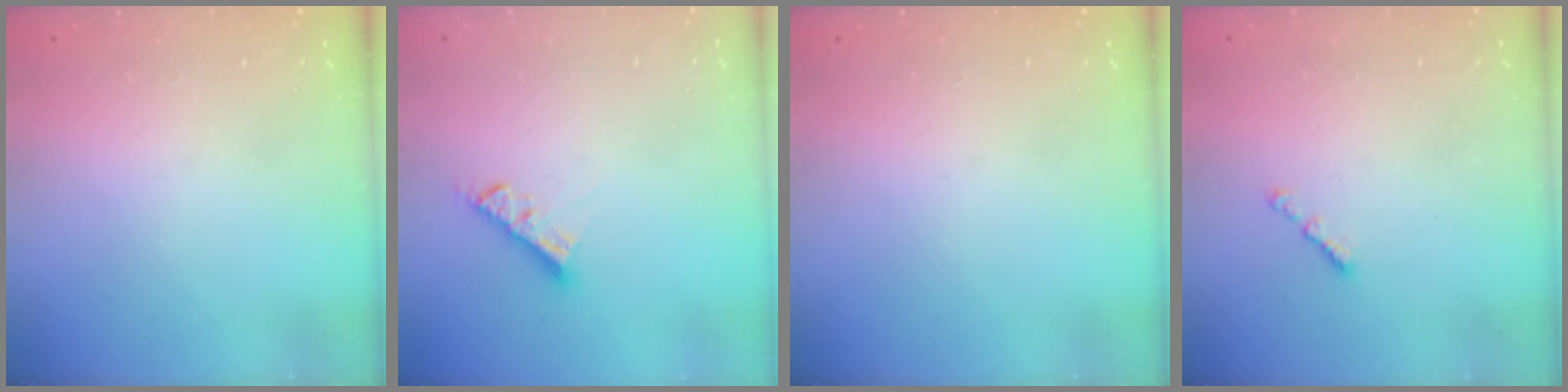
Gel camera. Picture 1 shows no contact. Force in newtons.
{"total": 6.1, "press": 6.1, "slide": 0.4}
{"total": 0.0}
{"total": 1.1, "press": 1.0, "slide": 0.4}